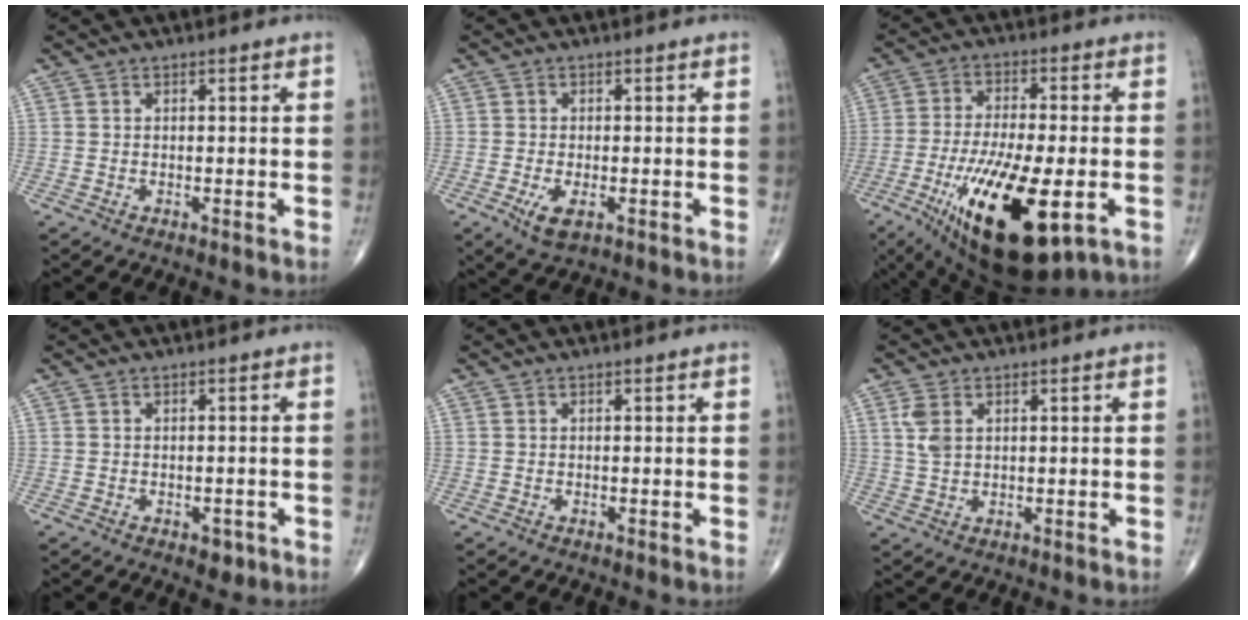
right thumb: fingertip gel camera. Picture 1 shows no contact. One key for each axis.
{"total": 4.2, "fx": -1.6, "fy": 2.0, "fz": 3.4, "tx": -0.062, "ty": -0.006, "tz": -0.021}
{"total": 21.1, "fx": -7.2, "fy": 7.4, "fz": 18.4, "tx": -0.344, "ty": -0.018, "tz": -0.104}
{"total": 2.2, "fx": -1.0, "fy": 1.4, "fz": 1.3, "tx": -0.004, "ty": 0.003, "tz": -0.008}
{"total": 0.0}
{"total": 3.6, "fx": 1.4, "fy": 2.1, "fz": 2.6, "tx": -0.059, "ty": 0.001, "tz": 0.033}